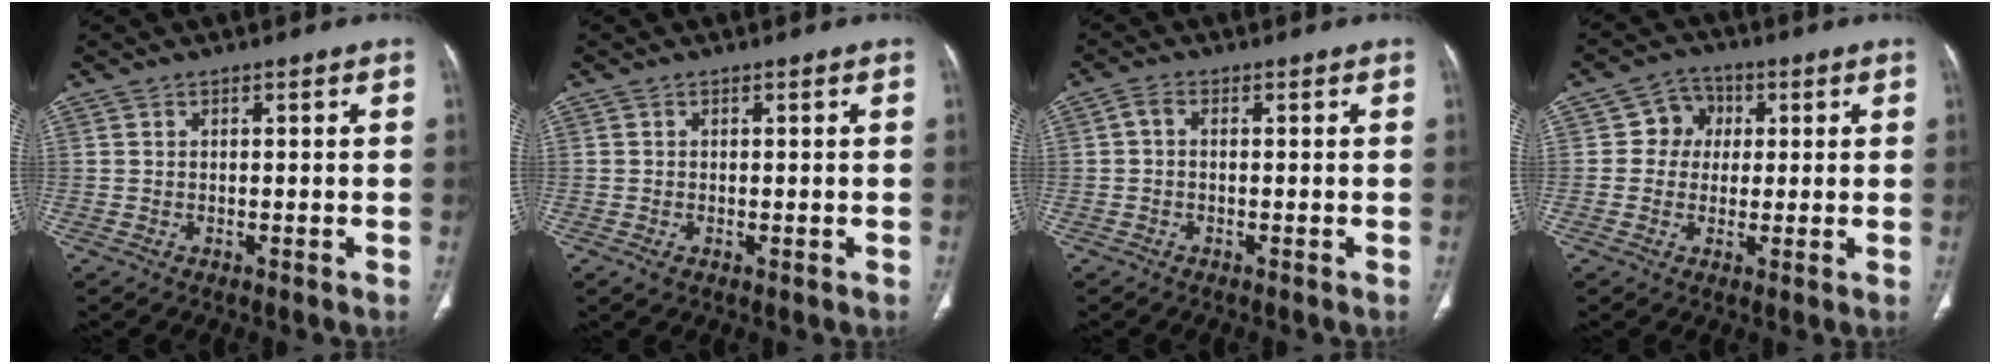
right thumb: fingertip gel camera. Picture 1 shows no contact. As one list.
[{"total": 1.4, "force": [-0.5, 0.9, 0.9], "torque": [-0.021, -0.001, -0.006]}, {"total": 1.6, "force": [-0.1, 1.0, 1.3], "torque": [-0.022, 0.005, -0.007]}, {"total": 5.7, "force": [0.8, 5.3, 1.9], "torque": [0.006, 0.010, 0.005]}]